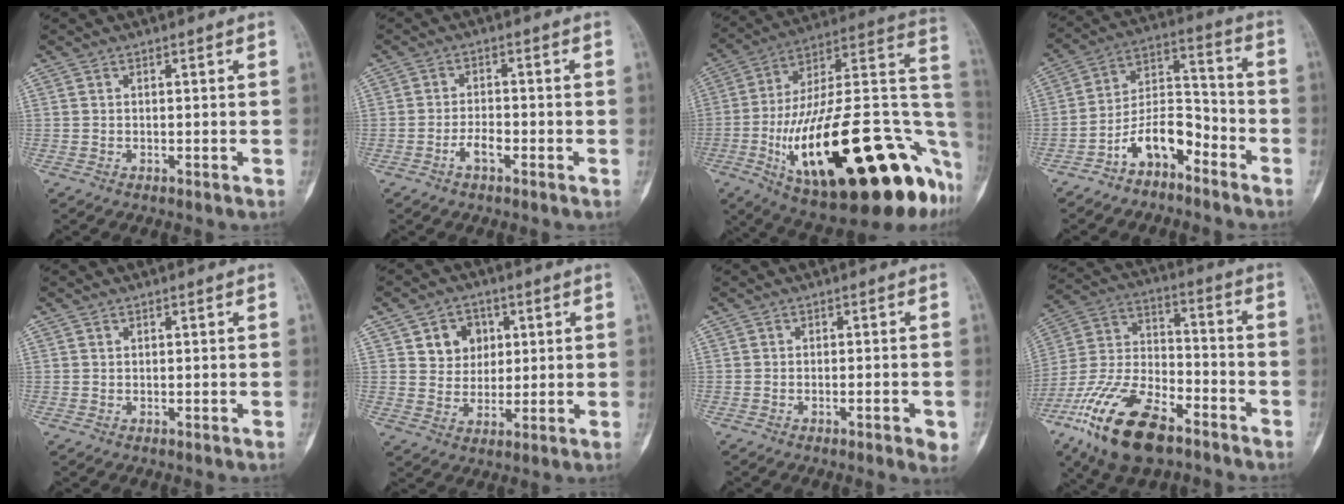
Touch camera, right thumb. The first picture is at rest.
{"total": 3.2, "force": [-1.6, 1.3, 2.4], "torque": [-0.043, 0.013, -0.034]}
{"total": 39.9, "force": [-12.9, 14.0, 35.1], "torque": [-0.451, 0.032, -0.197]}
{"total": 10.4, "force": [-6.5, 5.3, 6.2], "torque": [-0.096, 0.080, -0.125]}
{"total": 0.0}
{"total": 7.6, "force": [2.7, 6.4, 3.1], "torque": [-0.010, -0.007, 0.045]}
{"total": 3.6, "force": [-1.5, 0.8, 3.1], "torque": [-0.046, 0.002, -0.017]}
{"total": 20.8, "force": [-12.6, 9.3, 13.8], "torque": [-0.285, 0.048, -0.236]}